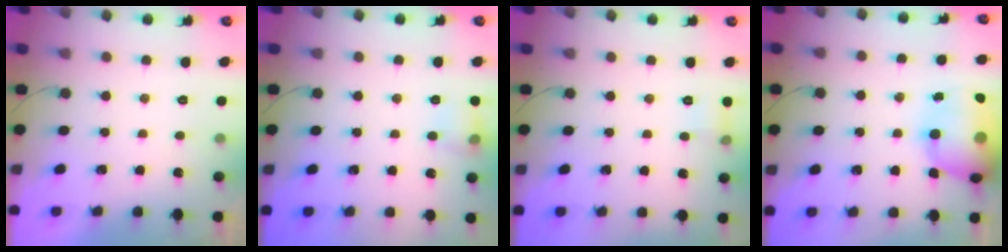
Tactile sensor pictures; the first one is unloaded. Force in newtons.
{"total": 7.7, "press": 7.6, "slide": 1.1}
{"total": 5.5, "press": 5.1, "slide": 2.0}
{"total": 18.9, "press": 18.7, "slide": 3.0}